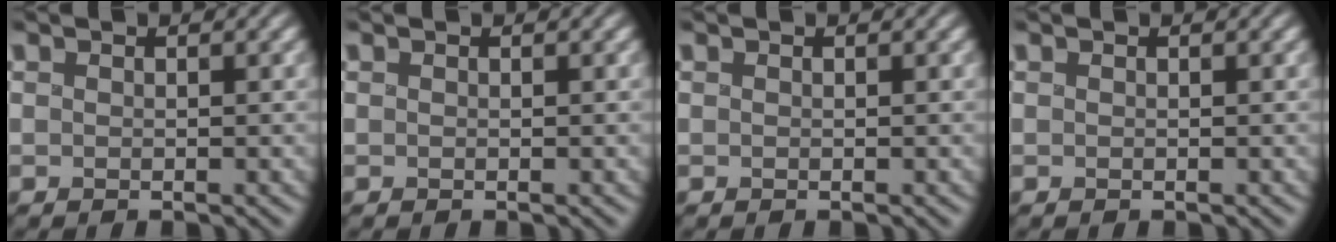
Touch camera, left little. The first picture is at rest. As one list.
[{"total": 0.0}, {"total": 0.0}, {"total": 0.0}]